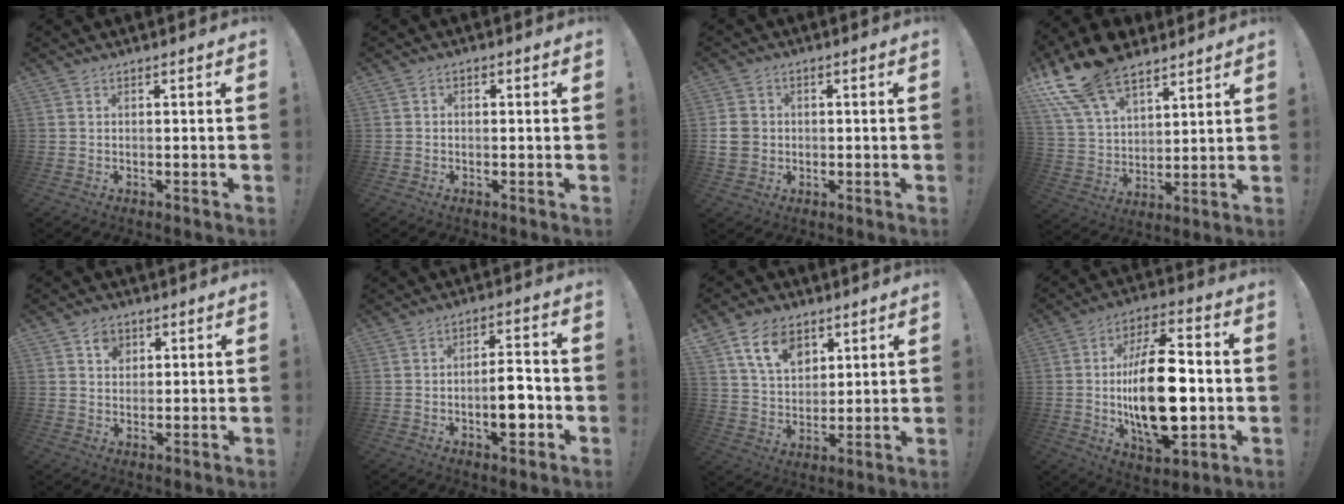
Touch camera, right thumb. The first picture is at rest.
{"total": 1.4, "force": [-0.8, 1.0, 0.6], "torque": [-0.011, 0.007, -0.015]}
{"total": 7.0, "force": [0.2, 6.2, 3.3], "torque": [-0.061, 0.005, 0.004]}
{"total": 19.0, "force": [13.4, 10.0, 9.1], "torque": [-0.171, -0.073, 0.253]}
{"total": 4.8, "force": [2.2, 4.0, 1.6], "torque": [-0.012, -0.009, 0.036]}
{"total": 8.6, "force": [-2.7, 3.5, 7.4], "torque": [-0.110, 0.009, -0.049]}
{"total": 12.9, "force": [7.2, 8.5, 6.6], "torque": [-0.107, -0.026, 0.137]}
{"total": 23.5, "force": [-1.3, 11.4, 20.5], "torque": [-0.359, -0.006, -0.021]}